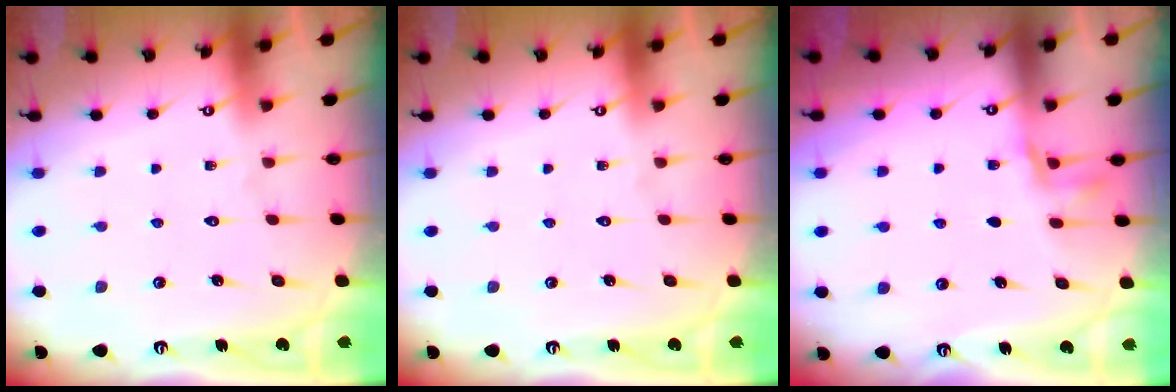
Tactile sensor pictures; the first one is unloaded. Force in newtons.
{"total": 0.0}
{"total": 2.9, "press": 2.8, "slide": 1.0}